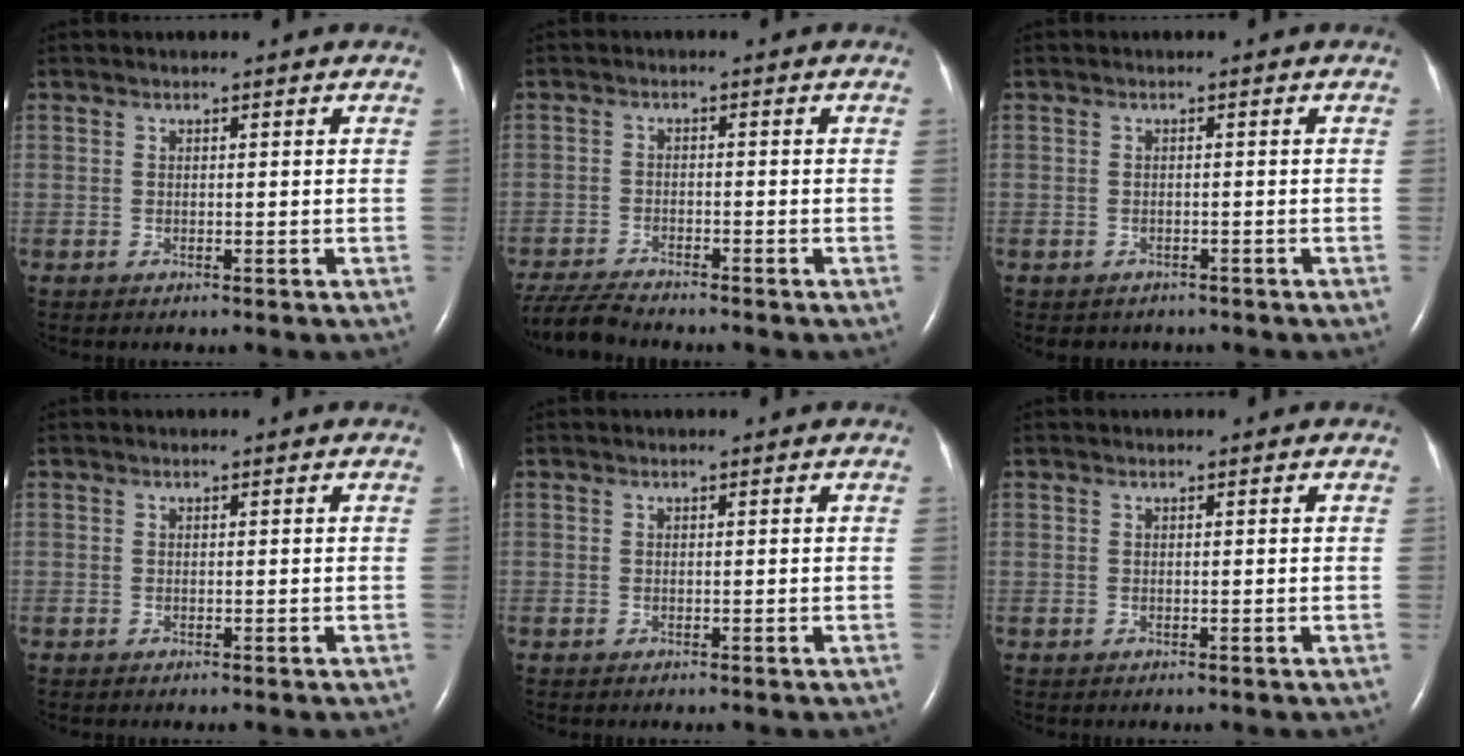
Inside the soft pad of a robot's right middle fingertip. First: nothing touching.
{"total": 6.2, "force": [-5.9, 0.1, 1.9], "torque": [-0.037, -0.025, -0.107]}
{"total": 2.5, "force": [-2.1, 1.4, 0.2], "torque": [-0.006, 0.003, -0.024]}
{"total": 0.0}
{"total": 0.0}
{"total": 0.0}